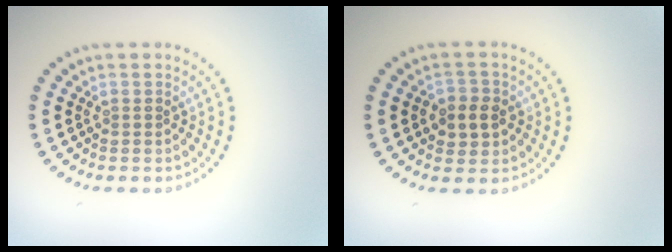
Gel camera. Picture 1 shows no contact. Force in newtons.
{"total": 2.8, "press": 2.8, "slide": 0.4}